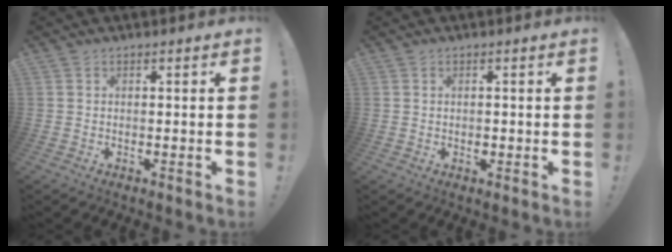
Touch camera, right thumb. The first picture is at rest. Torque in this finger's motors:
{"motor_torque": [0.08, -0.30, -0.50, 0.45, -0.02]}